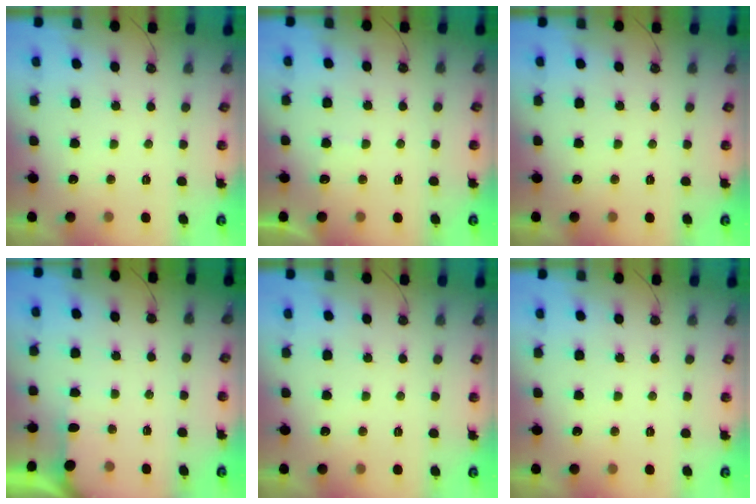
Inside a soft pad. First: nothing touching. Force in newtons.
{"total": 2.5, "press": 2.5, "slide": 0.5}
{"total": 0.0}
{"total": 2.4, "press": 2.4, "slide": 0.3}
{"total": 0.0}
{"total": 0.0}